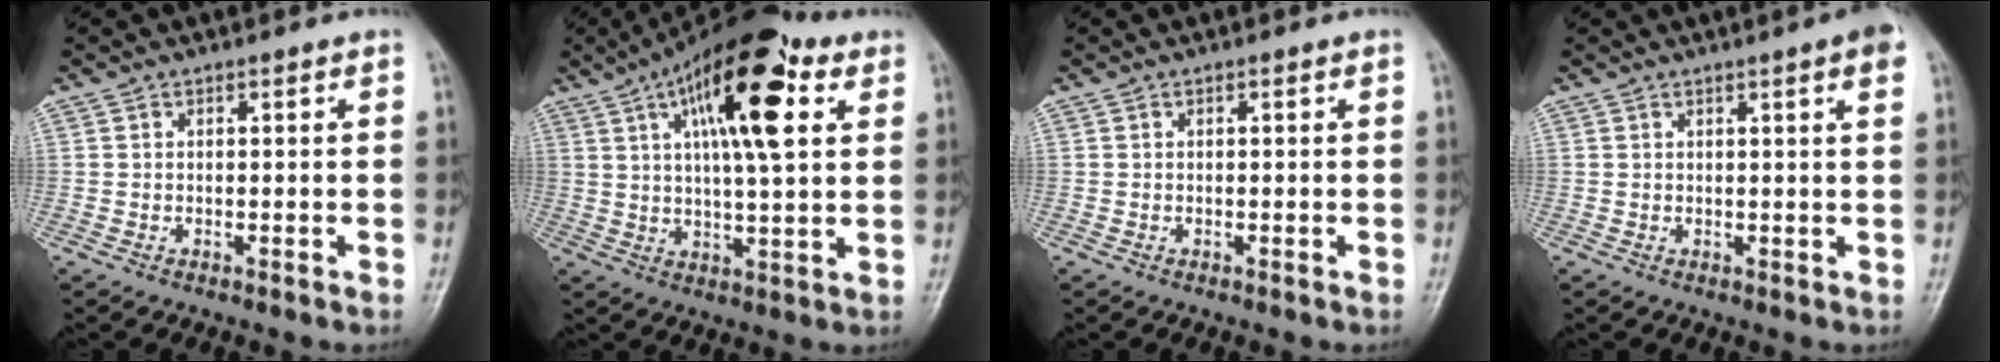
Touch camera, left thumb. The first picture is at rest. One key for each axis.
{"total": 18.1, "fx": 6.8, "fy": 6.1, "fz": 15.6, "tx": -0.230, "ty": -0.001, "tz": 0.099}
{"total": 0.0}
{"total": 3.5, "fx": 1.7, "fy": 0.1, "fz": 3.0, "tx": -0.038, "ty": -0.003, "tz": 0.020}